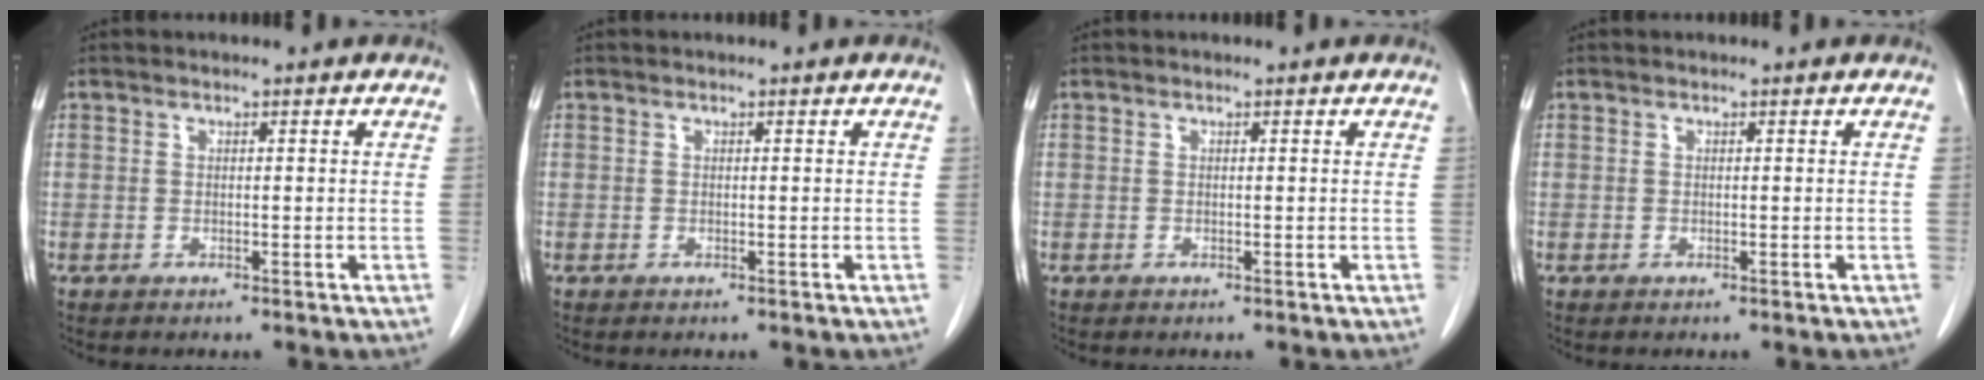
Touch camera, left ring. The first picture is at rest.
{"total": 0.0}
{"total": 0.0}
{"total": 0.0}